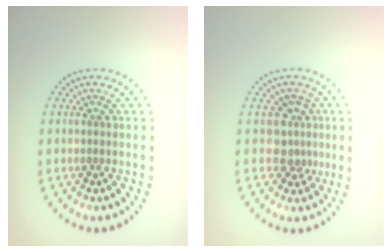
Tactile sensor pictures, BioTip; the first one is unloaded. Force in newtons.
{"total": 2.6, "press": 2.0, "slide": 1.7}